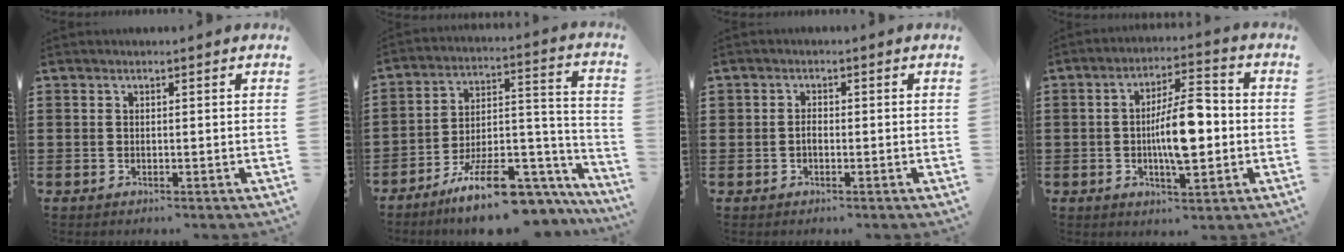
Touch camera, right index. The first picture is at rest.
{"total": 13.1, "force": [-9.8, 4.4, 7.4], "torque": [-0.108, 0.049, -0.168]}
{"total": 1.2, "force": [-0.5, 0.8, 0.8], "torque": [-0.017, -0.001, -0.009]}
{"total": 9.8, "force": [-1.0, 3.3, 9.1], "torque": [-0.164, 0.001, -0.021]}